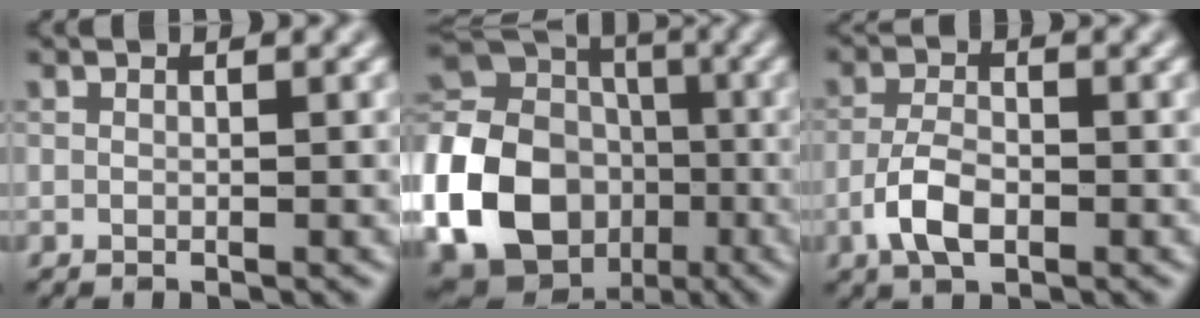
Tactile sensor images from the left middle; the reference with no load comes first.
{"total": 19.1, "force": [-5.5, 16.3, 8.3], "torque": [-0.194, -0.033, -0.129]}
{"total": 3.5, "force": [-1.5, 1.7, 2.6], "torque": [-0.055, 0.003, -0.037]}